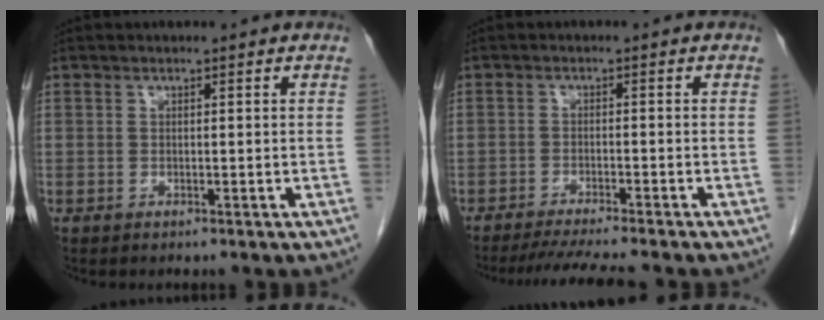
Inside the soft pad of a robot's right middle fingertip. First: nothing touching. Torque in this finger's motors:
{"motor_torque": [0.08, -0.07, 0.03, 0.04]}